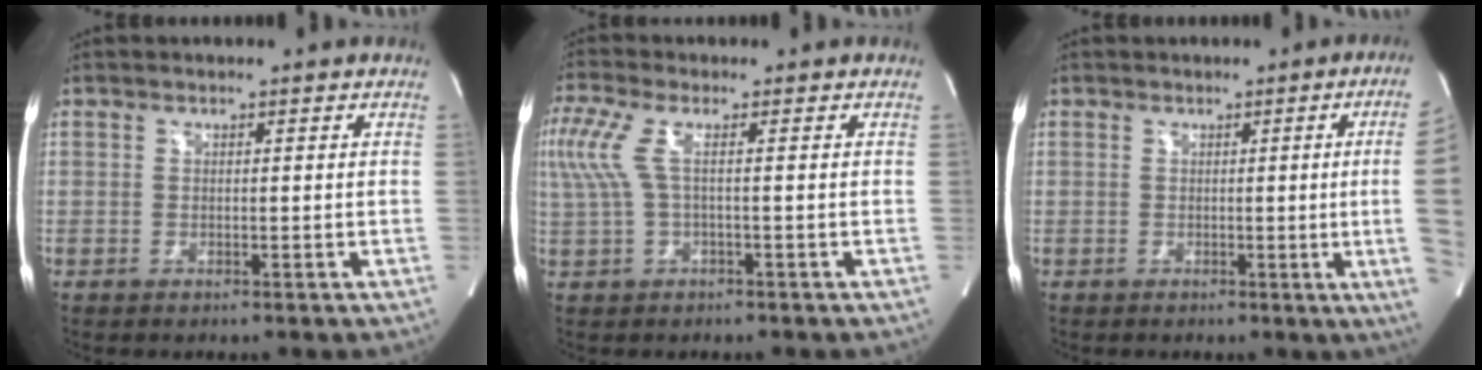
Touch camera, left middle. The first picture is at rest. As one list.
[{"total": 5.1, "force": [0.8, 1.1, 4.9], "torque": [-0.141, 0.025, 0.019]}, {"total": 9.5, "force": [-0.1, -3.4, 8.8], "torque": [-0.075, -0.015, -0.006]}]